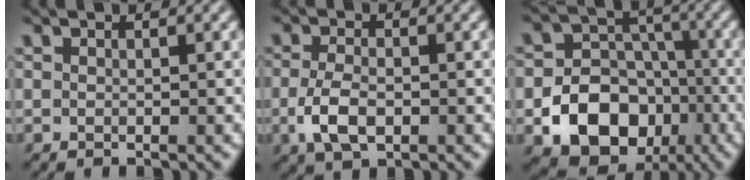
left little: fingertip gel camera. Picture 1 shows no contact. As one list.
[{"total": 3.7, "force": [-1.1, 2.0, 2.9], "torque": [-0.068, -0.005, -0.022]}, {"total": 11.1, "force": [-4.4, 8.8, 5.2], "torque": [-0.075, -0.019, -0.100]}]